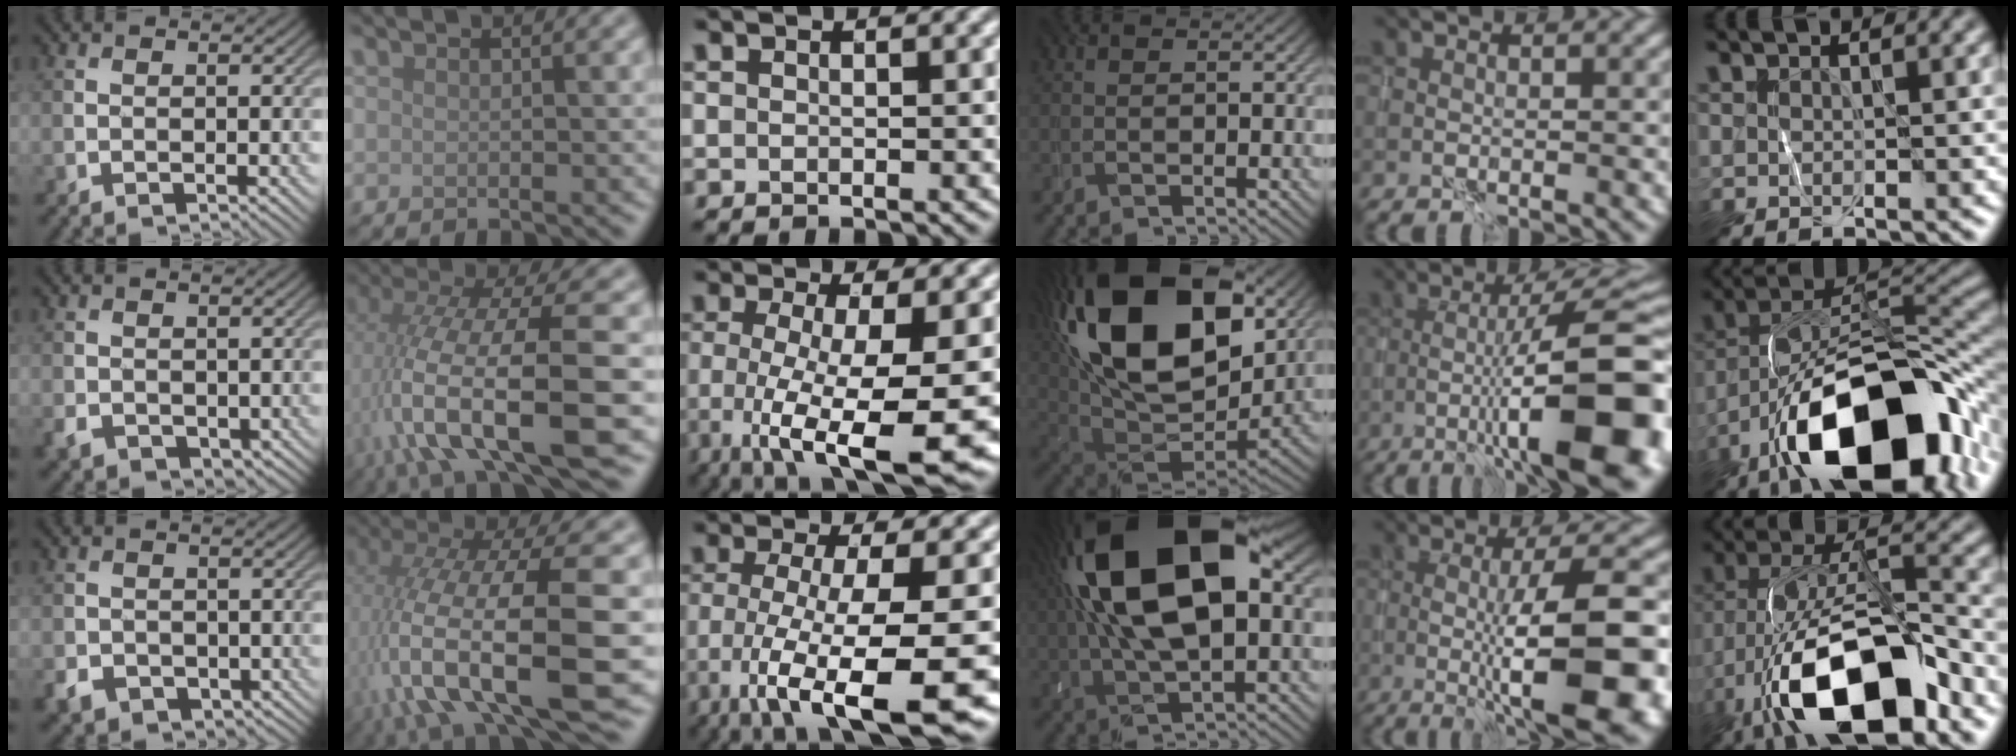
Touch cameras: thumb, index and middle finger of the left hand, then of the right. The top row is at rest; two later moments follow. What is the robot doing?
{"motion": "wrap", "object": "ribbon"}